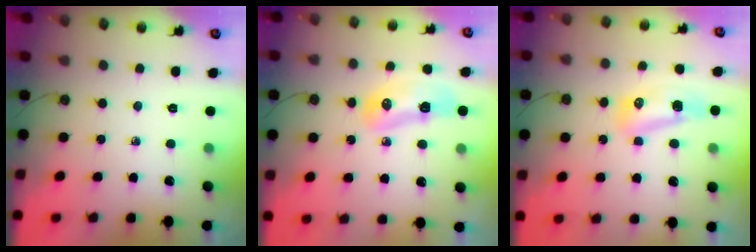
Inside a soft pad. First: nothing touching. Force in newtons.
{"total": 8.9, "press": 8.8, "slide": 1.3}
{"total": 8.9, "press": 8.5, "slide": 2.3}